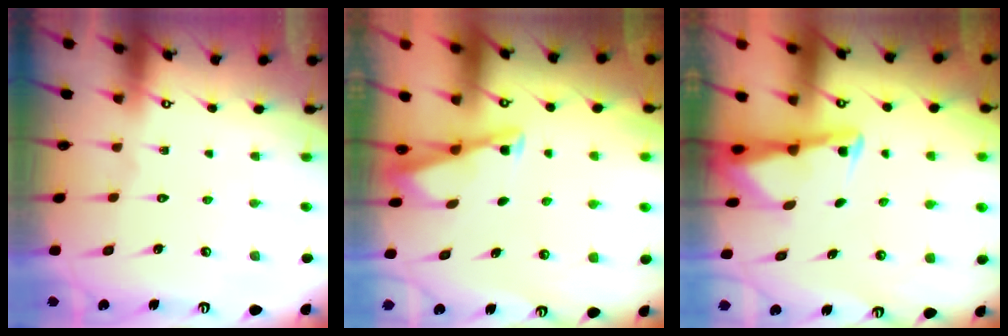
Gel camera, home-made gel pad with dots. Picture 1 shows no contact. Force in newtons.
{"total": 3.4, "press": 3.4, "slide": 0.3}
{"total": 3.0, "press": 3.0, "slide": 0.3}